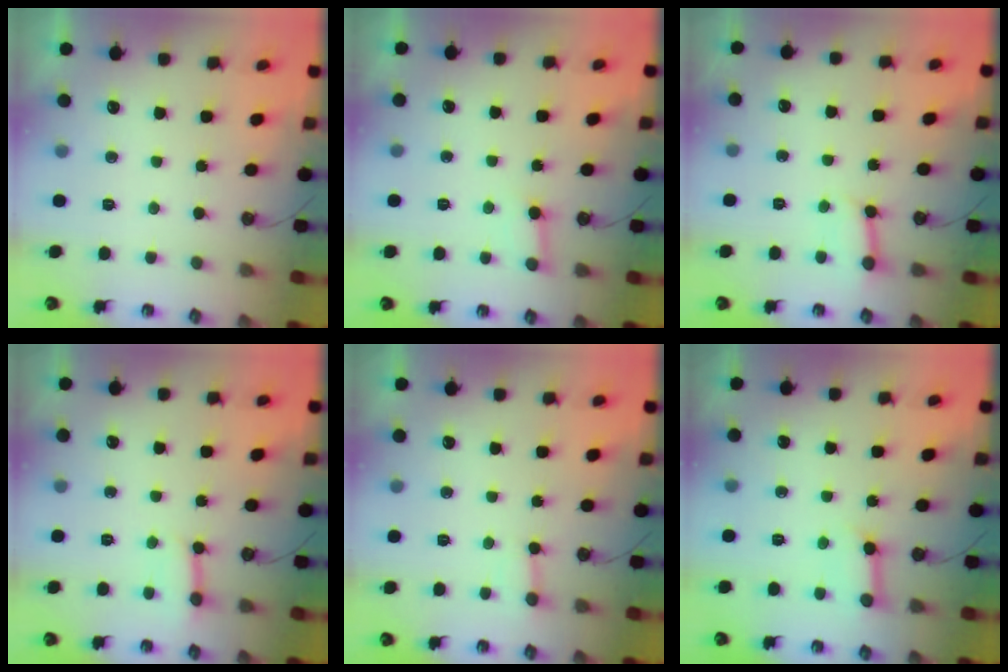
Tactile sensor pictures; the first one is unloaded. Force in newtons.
{"total": 5.7, "press": 5.7, "slide": 0.2}
{"total": 4.1, "press": 4.1, "slide": 0.5}
{"total": 2.9, "press": 2.9, "slide": 0.2}
{"total": 3.3, "press": 3.2, "slide": 0.2}
{"total": 7.3, "press": 7.3, "slide": 0.9}